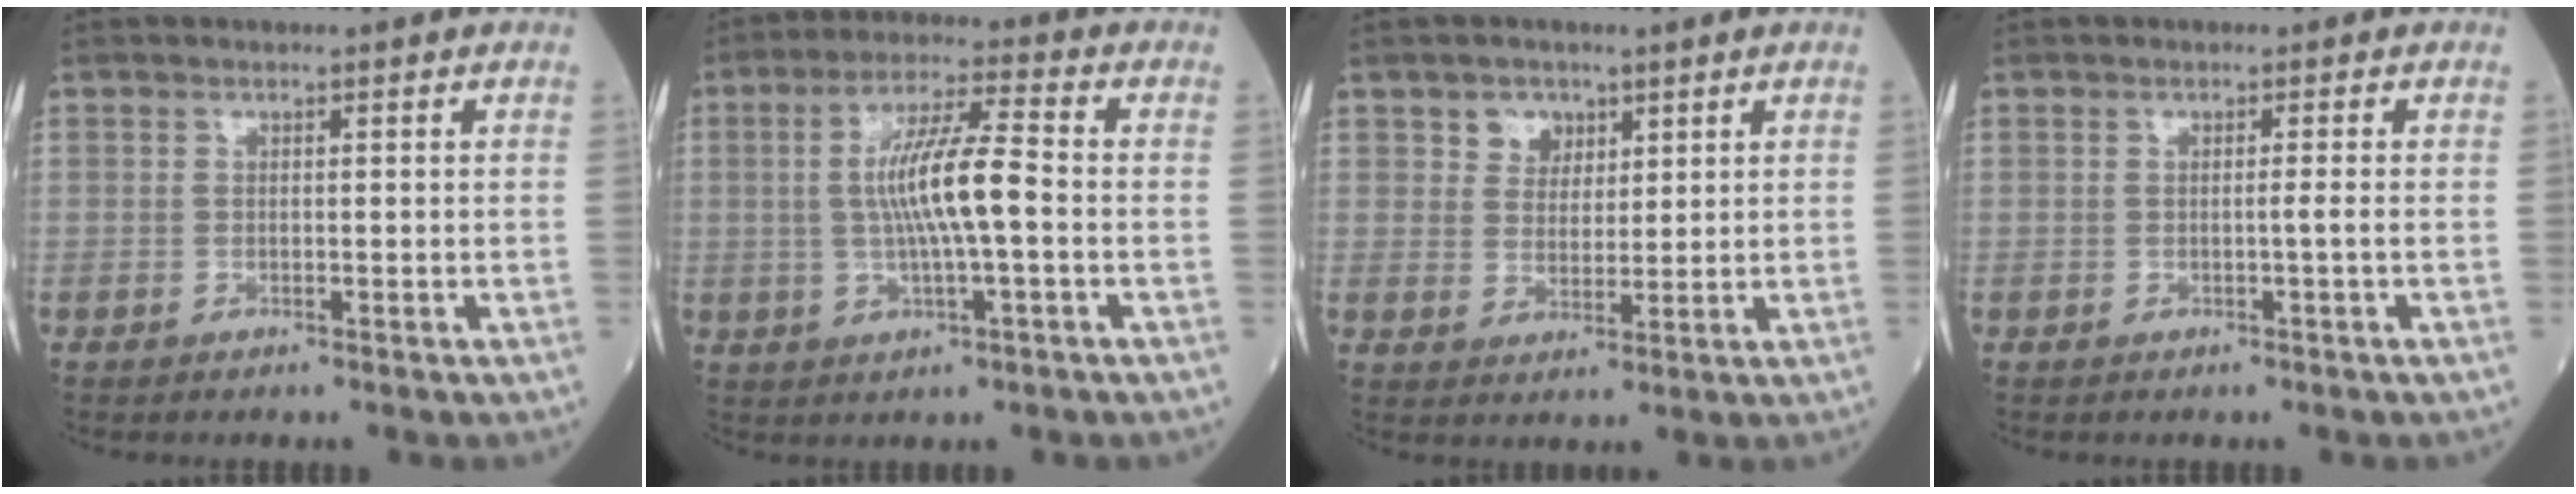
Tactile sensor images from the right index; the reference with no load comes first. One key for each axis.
{"total": 9.7, "fx": -0.3, "fy": 0.9, "fz": 9.7, "tx": -0.179, "ty": 0.008, "tz": -0.010}
{"total": 3.9, "fx": 2.2, "fy": 3.0, "fz": 1.0, "tx": -0.013, "ty": 0.004, "tz": 0.040}
{"total": 0.8, "fx": -0.2, "fy": -0.3, "fz": 0.7, "tx": 0.000, "ty": 0.000, "tz": -0.006}